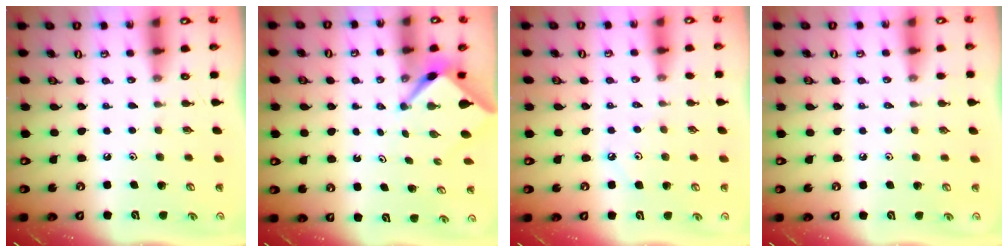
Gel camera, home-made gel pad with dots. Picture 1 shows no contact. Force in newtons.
{"total": 3.3, "press": 3.3, "slide": 0.2}
{"total": 3.8, "press": 3.8, "slide": 0.7}
{"total": 1.8, "press": 1.7, "slide": 0.4}